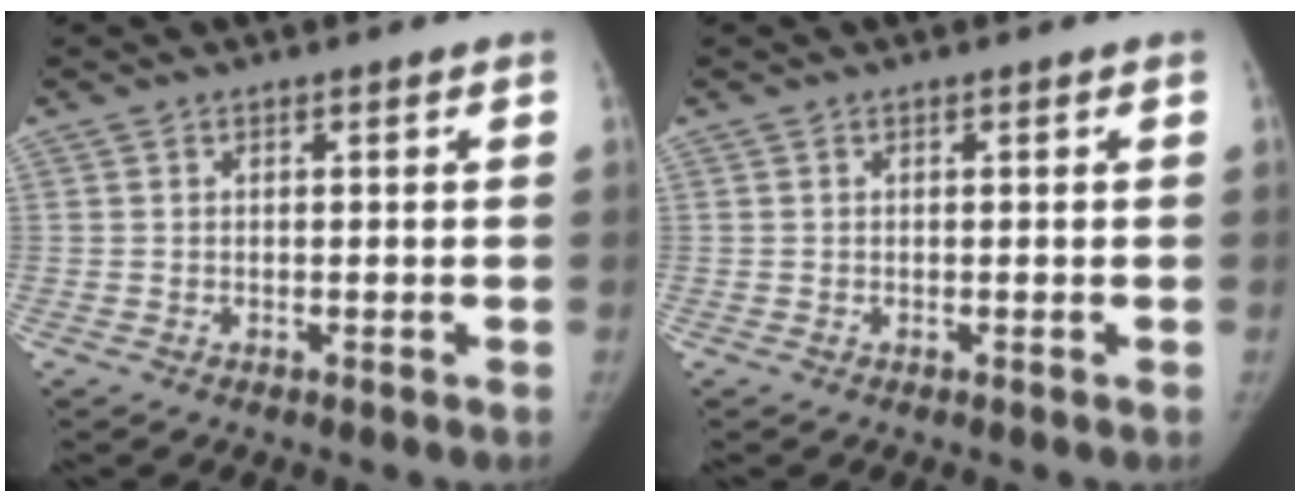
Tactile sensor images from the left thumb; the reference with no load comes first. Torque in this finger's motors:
{"motor_torque": [-0.18, 0.23, 0.03, 0.05, 0.00]}